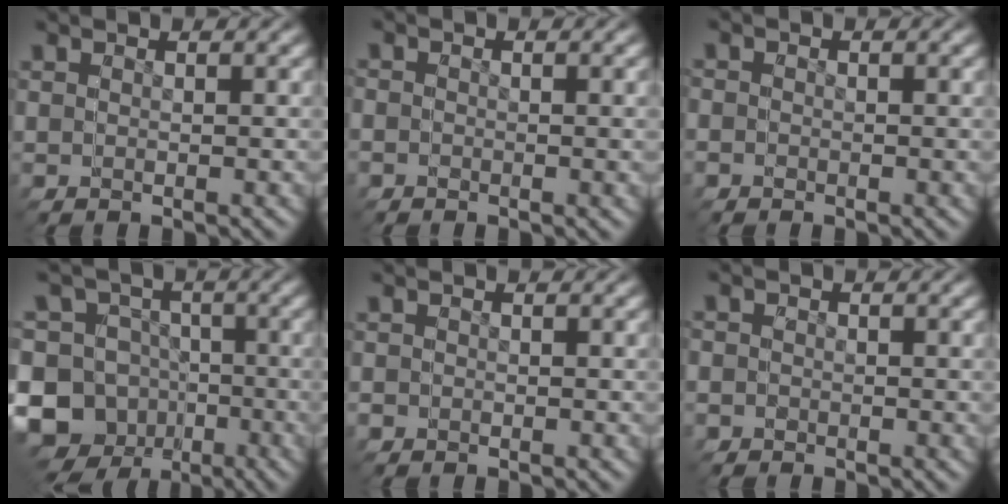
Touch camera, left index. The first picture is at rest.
{"total": 1.5, "force": [-0.7, 0.6, -1.1], "torque": [-0.009, -0.022, 0.000]}
{"total": 2.0, "force": [-0.8, 1.4, -1.1], "torque": [-0.009, -0.027, 0.000]}
{"total": 12.5, "force": [-3.3, 11.0, 5.1], "torque": [-0.123, -0.072, -0.046]}
{"total": 1.4, "force": [0.0, 1.4, -0.1], "torque": [-0.015, -0.014, 0.006]}
{"total": 2.8, "force": [-0.8, 2.3, -1.4], "torque": [-0.008, -0.029, 0.000]}